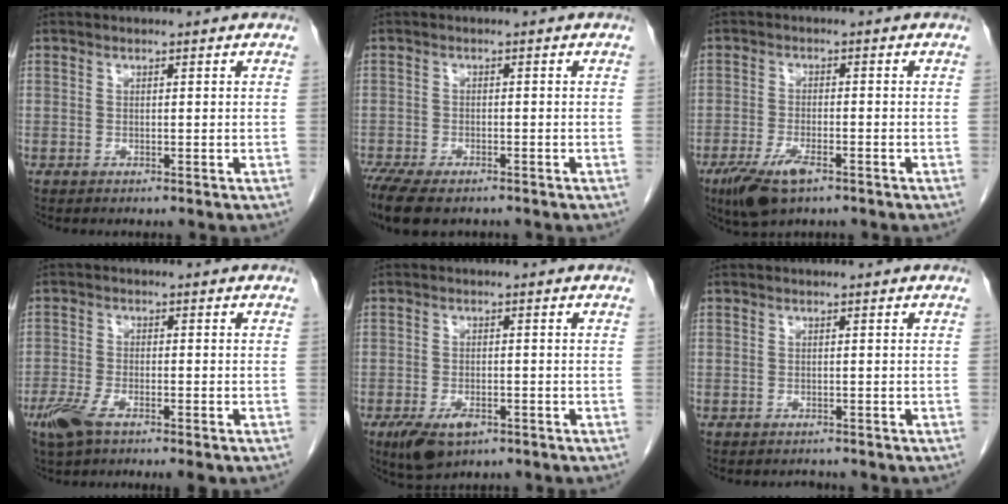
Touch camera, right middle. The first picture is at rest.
{"total": 9.7, "force": [-7.3, 3.5, 5.3], "torque": [-0.105, -0.014, -0.113]}
{"total": 6.5, "force": [-3.9, 1.9, 4.8], "torque": [-0.098, -0.013, -0.066]}
{"total": 6.3, "force": [-4.1, 1.7, 4.4], "torque": [-0.087, -0.015, -0.072]}
{"total": 5.5, "force": [-3.1, 2.5, 3.7], "torque": [-0.072, -0.007, -0.046]}
{"total": 0.9, "force": [-0.9, 0.3, 0.0], "torque": [-0.007, -0.002, -0.012]}